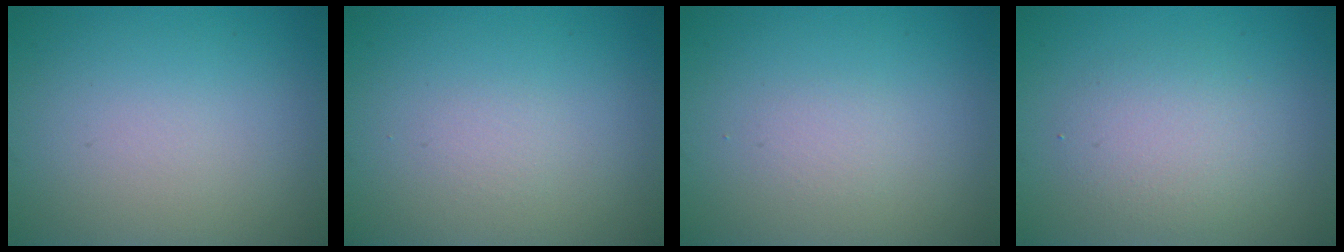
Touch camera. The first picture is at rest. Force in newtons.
{"total": 0.0}
{"total": 0.8, "press": 0.8, "slide": 0.1}
{"total": 2.8, "press": 2.8, "slide": 0.2}